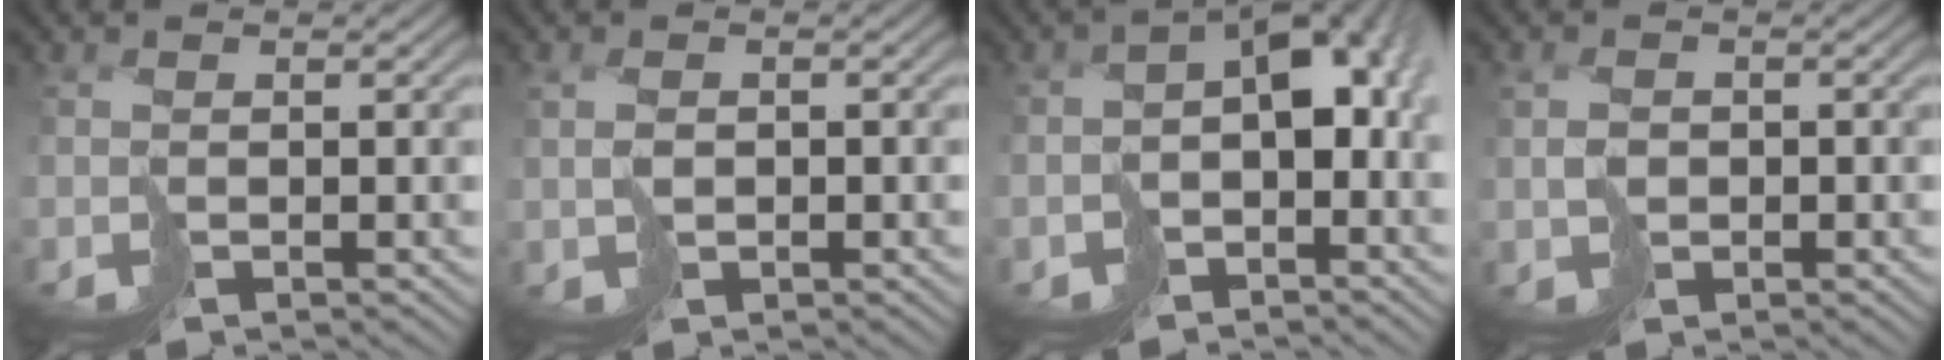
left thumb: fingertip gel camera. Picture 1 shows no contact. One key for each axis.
{"total": 2.2, "fx": 0.5, "fy": 1.5, "fz": 1.5, "tx": -0.036, "ty": 0.000, "tz": 0.013}
{"total": 8.3, "fx": -1.6, "fy": 5.0, "fz": 6.4, "tx": -0.093, "ty": -0.011, "tz": -0.020}
{"total": 2.3, "fx": 0.4, "fy": 1.9, "fz": 1.3, "tx": -0.031, "ty": 0.001, "tz": 0.011}